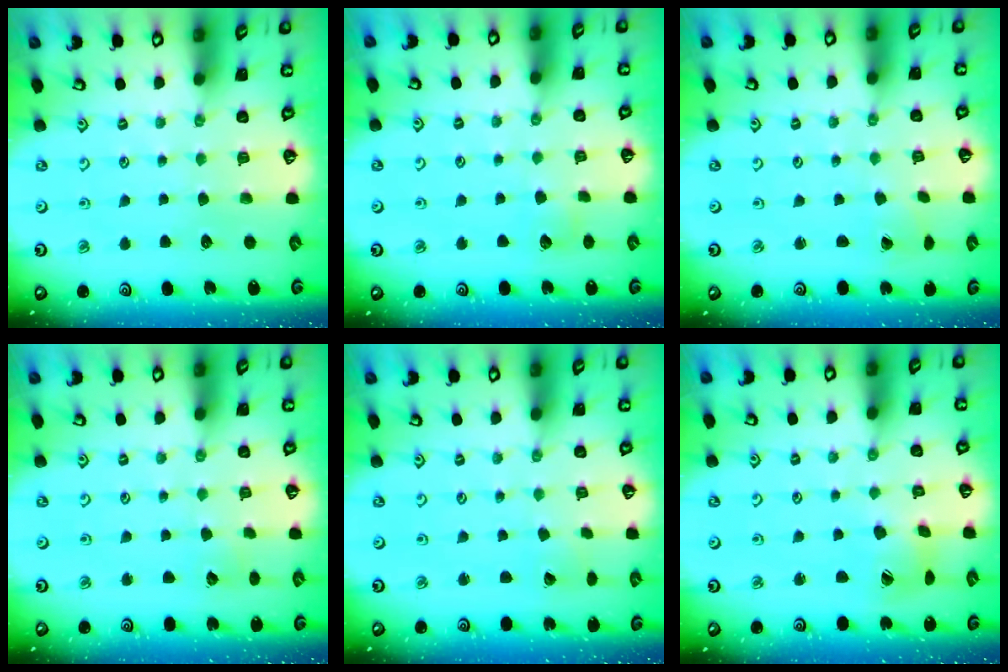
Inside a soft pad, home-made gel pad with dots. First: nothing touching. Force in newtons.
{"total": 4.4, "press": 4.4, "slide": 0.4}
{"total": 0.0}
{"total": 2.8, "press": 2.8, "slide": 0.3}
{"total": 1.4, "press": 1.4, "slide": 0.2}
{"total": 6.8, "press": 6.7, "slide": 0.5}